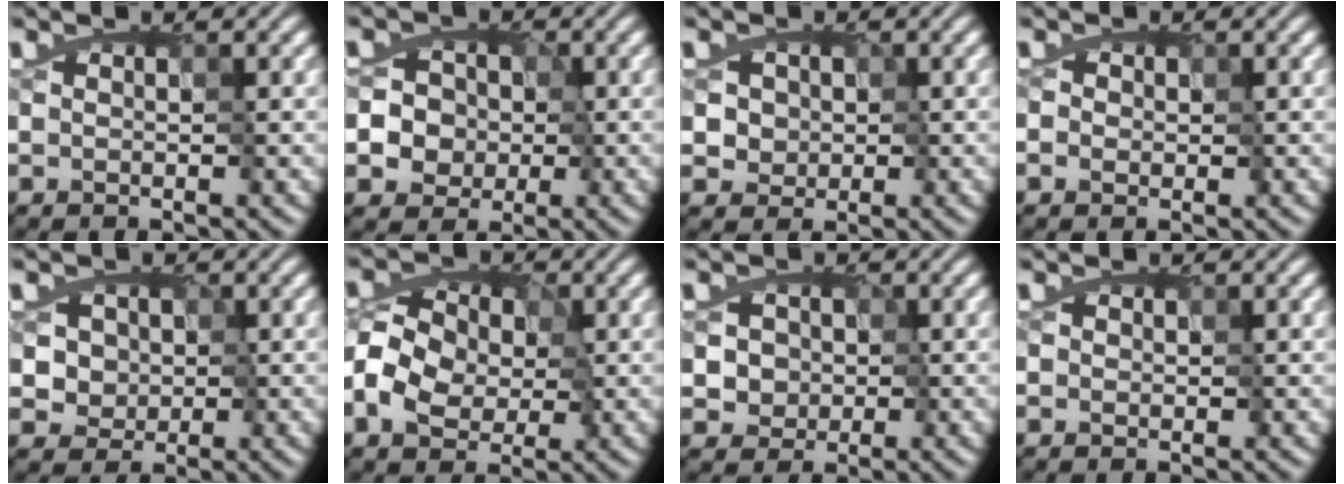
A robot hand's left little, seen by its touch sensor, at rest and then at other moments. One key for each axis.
{"total": 6.2, "fx": -1.7, "fy": 5.7, "fz": 1.8, "tx": -0.020, "ty": 0.027, "tz": -0.051}
{"total": 2.7, "fx": -0.2, "fy": 2.6, "fz": 0.7, "tx": -0.015, "ty": 0.003, "tz": 0.001}
{"total": 2.6, "fx": 0.5, "fy": 2.4, "fz": 1.0, "tx": -0.023, "ty": 0.007, "tz": 0.004}
{"total": 3.2, "fx": -0.2, "fy": 3.0, "fz": 1.1, "tx": -0.016, "ty": -0.001, "tz": 0.002}
{"total": 6.7, "fx": -2.3, "fy": 4.9, "fz": 3.9, "tx": -0.074, "ty": 0.012, "tz": -0.047}
{"total": 2.9, "fx": -0.6, "fy": 2.8, "fz": 0.7, "tx": -0.007, "ty": 0.005, "tz": -0.006}
{"total": 1.4, "fx": 0.7, "fy": 1.1, "fz": 0.6, "tx": -0.020, "ty": 0.004, "tz": 0.017}